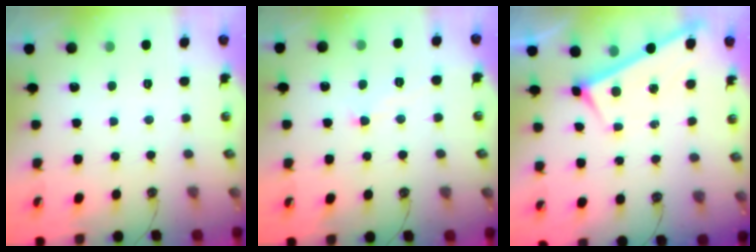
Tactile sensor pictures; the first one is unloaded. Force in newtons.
{"total": 0.6, "press": 0.4, "slide": 0.4}
{"total": 3.2, "press": 3.2, "slide": 0.3}